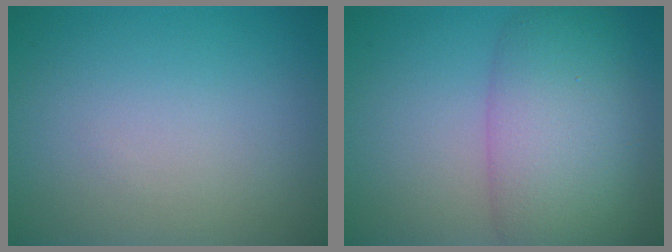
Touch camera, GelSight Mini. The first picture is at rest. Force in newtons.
{"total": 8.4, "press": 8.4, "slide": 0.2}